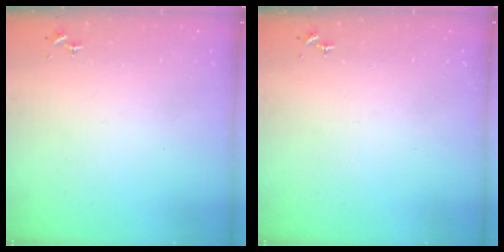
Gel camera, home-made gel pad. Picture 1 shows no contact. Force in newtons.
{"total": 0.0}